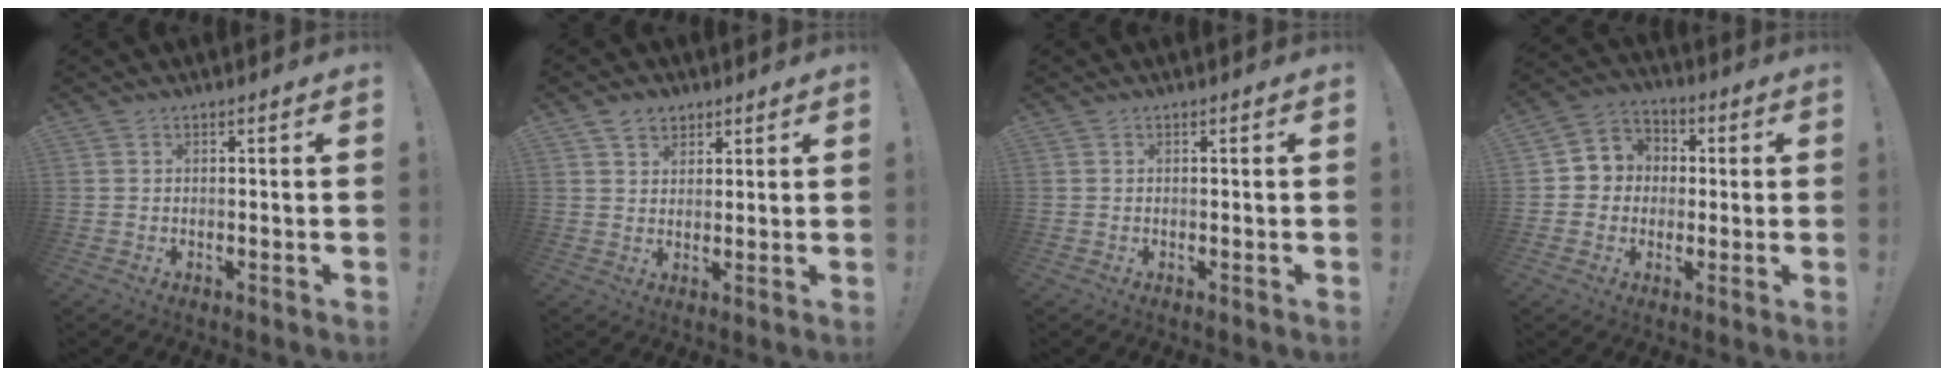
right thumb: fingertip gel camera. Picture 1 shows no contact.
{"total": 4.9, "force": [3.2, 3.4, 1.4], "torque": [-0.018, -0.009, 0.058]}
{"total": 0.0}
{"total": 7.4, "force": [-0.9, 7.1, 1.9], "torque": [-0.017, 0.012, -0.010]}